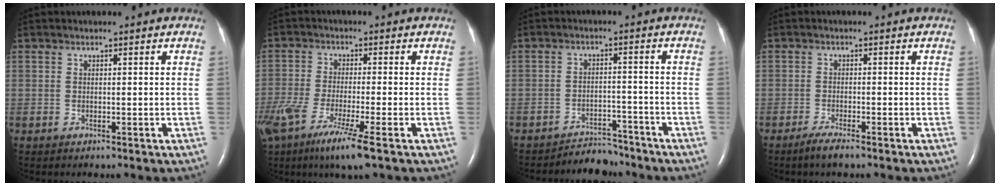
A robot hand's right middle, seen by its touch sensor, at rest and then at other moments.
{"total": 13.8, "force": [-8.5, 1.3, 10.9], "torque": [-0.233, -0.051, -0.152]}
{"total": 4.6, "force": [-4.4, 1.2, -0.7], "torque": [0.010, 0.005, -0.069]}
{"total": 2.4, "force": [-1.9, 0.1, 1.5], "torque": [-0.040, -0.006, -0.036]}